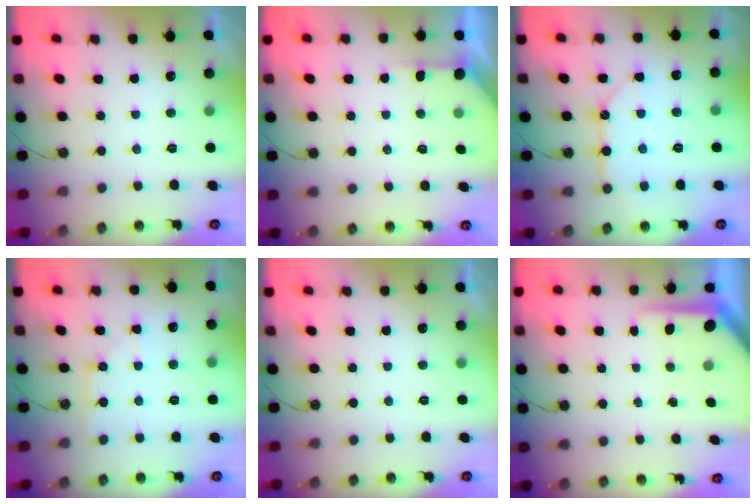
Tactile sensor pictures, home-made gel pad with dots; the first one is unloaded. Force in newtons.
{"total": 1.5, "press": 1.5, "slide": 0.2}
{"total": 10.6, "press": 10.6, "slide": 0.6}
{"total": 2.5, "press": 2.5, "slide": 0.4}
{"total": 0.0}
{"total": 7.5, "press": 7.4, "slide": 0.9}